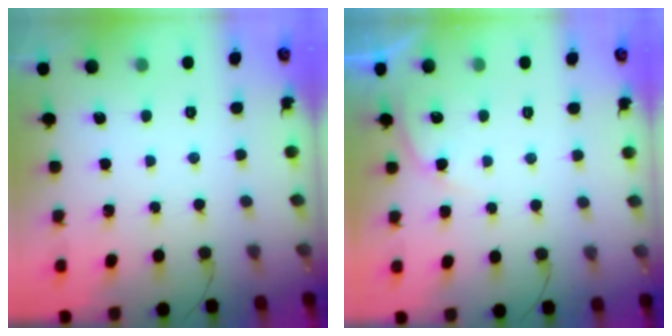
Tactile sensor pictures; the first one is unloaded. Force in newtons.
{"total": 5.0, "press": 4.6, "slide": 1.8}